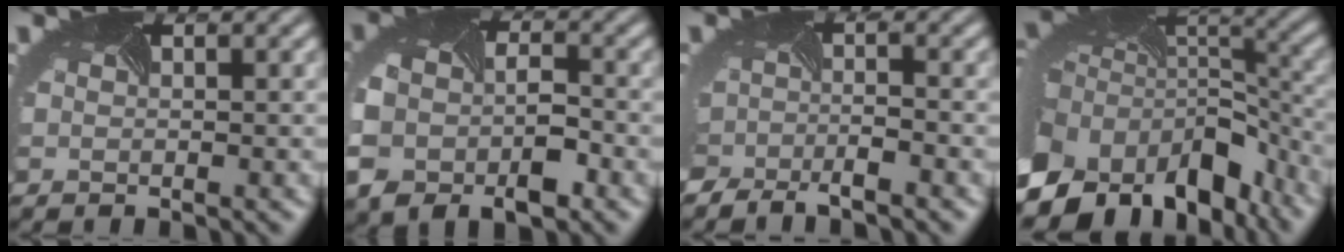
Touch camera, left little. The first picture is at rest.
{"total": 7.9, "force": [-3.3, 5.0, 5.2], "torque": [-0.114, -0.026, -0.050]}
{"total": 3.2, "force": [-2.7, 1.1, 1.3], "torque": [-0.017, -0.023, -0.045]}
{"total": 18.2, "force": [-9.4, 11.1, 10.9], "torque": [-0.242, -0.045, -0.114]}